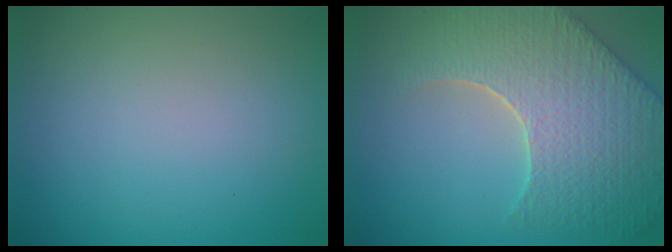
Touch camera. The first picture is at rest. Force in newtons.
{"total": 8.5, "press": 6.5, "slide": 5.5}